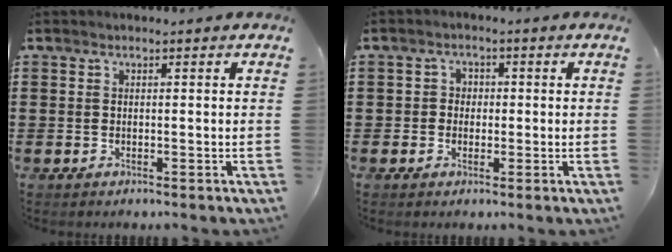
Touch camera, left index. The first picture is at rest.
{"total": 2.1, "force": [-0.5, 2.0, 0.6], "torque": [-0.020, 0.008, -0.014]}